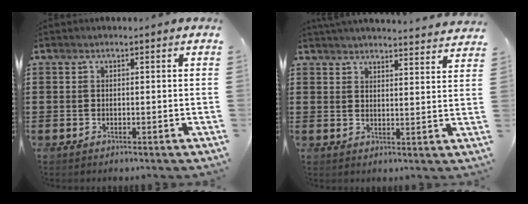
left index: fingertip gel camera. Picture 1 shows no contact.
{"total": 3.4, "force": [3.4, -0.4, 0.0], "torque": [-0.006, -0.021, 0.058]}